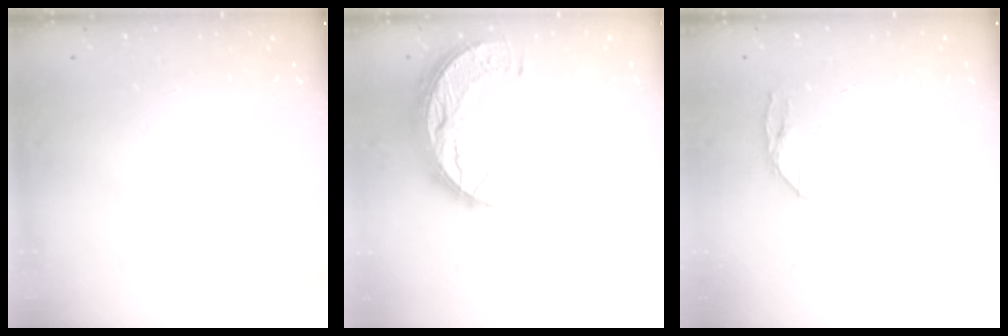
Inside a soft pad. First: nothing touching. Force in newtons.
{"total": 10.7, "press": 10.7, "slide": 0.8}
{"total": 4.9, "press": 4.8, "slide": 0.5}